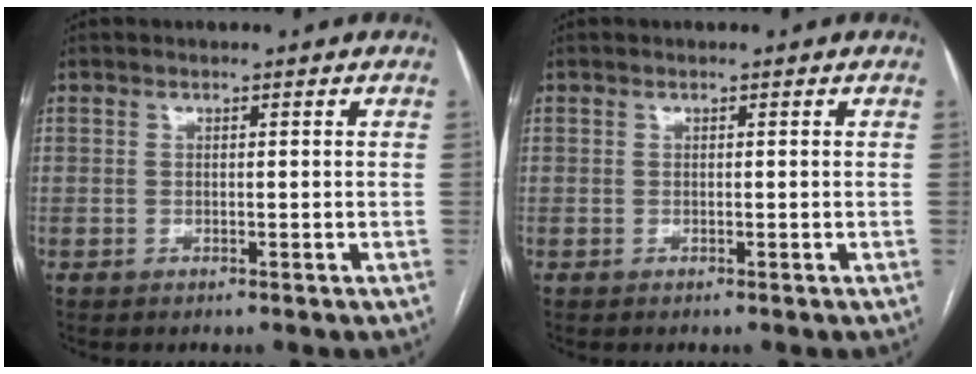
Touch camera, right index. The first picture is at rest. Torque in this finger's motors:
{"motor_torque": [0.00, 0.00, 0.00, 0.01]}